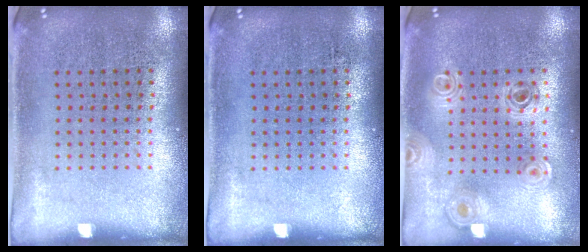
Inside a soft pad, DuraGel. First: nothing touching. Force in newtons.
{"total": 0.0}
{"total": 0.8, "press": 0.8, "slide": 0.2}